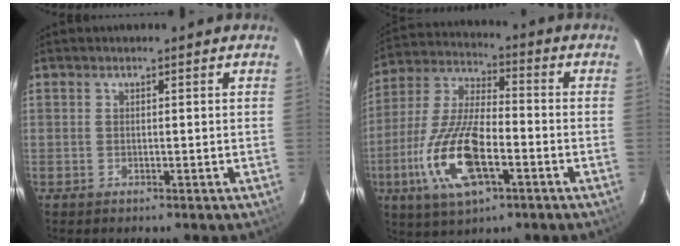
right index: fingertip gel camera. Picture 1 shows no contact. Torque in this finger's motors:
{"motor_torque": [2.14, 0.00, 1.05, 0.18]}